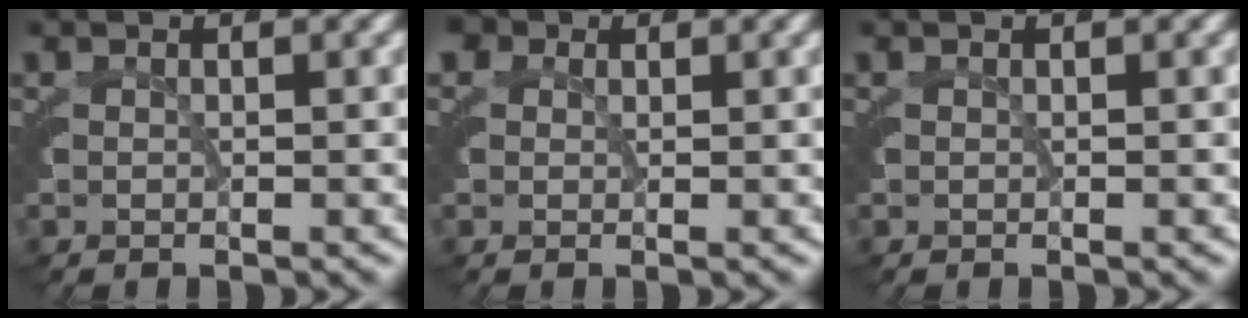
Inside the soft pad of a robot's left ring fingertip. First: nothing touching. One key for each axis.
{"total": 2.2, "fx": 0.7, "fy": 2.0, "fz": 0.8, "tx": -0.035, "ty": -0.007, "tz": 0.011}
{"total": 0.0}